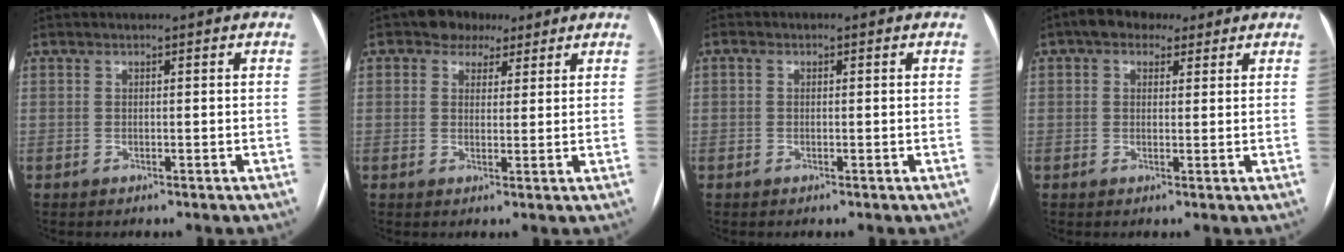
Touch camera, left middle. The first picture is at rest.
{"total": 4.7, "force": [2.9, 3.4, 1.5], "torque": [-0.026, 0.020, 0.044]}
{"total": 0.7, "force": [0.0, 0.5, 0.4], "torque": [-0.011, 0.002, -0.004]}
{"total": 5.2, "force": [3.1, 3.3, 2.5], "torque": [-0.042, 0.027, 0.049]}